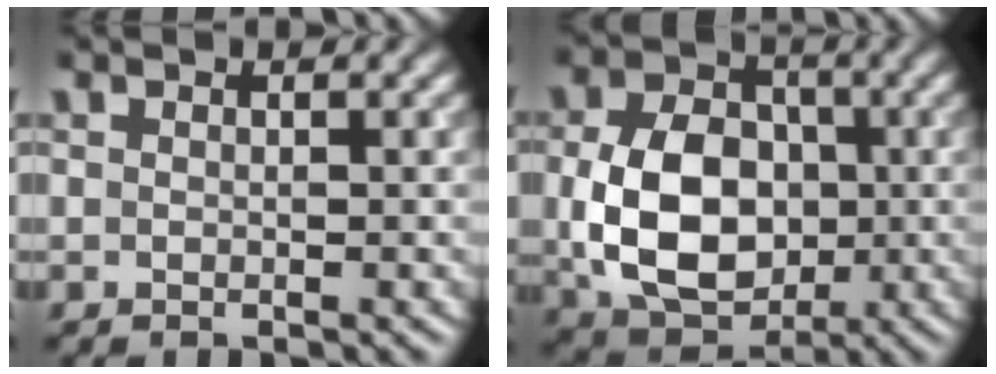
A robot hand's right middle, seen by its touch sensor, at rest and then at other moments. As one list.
[{"total": 9.4, "force": [-0.8, 6.8, 6.4], "torque": [-0.133, -0.006, -0.015]}]